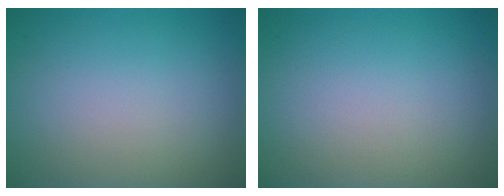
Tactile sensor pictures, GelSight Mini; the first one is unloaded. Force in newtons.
{"total": 0.0}